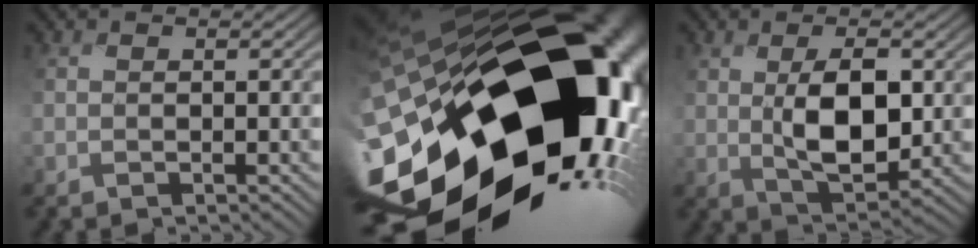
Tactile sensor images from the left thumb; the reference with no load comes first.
{"total": 22.6, "force": [-7.9, 14.9, 14.9], "torque": [-0.268, -0.056, -0.129]}
{"total": 7.6, "force": [0.5, 4.0, 6.4], "torque": [-0.123, -0.005, 0.011]}